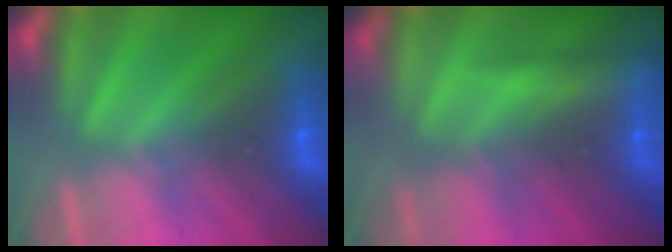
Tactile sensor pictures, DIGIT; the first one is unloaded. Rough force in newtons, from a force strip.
{"total": 2.1}